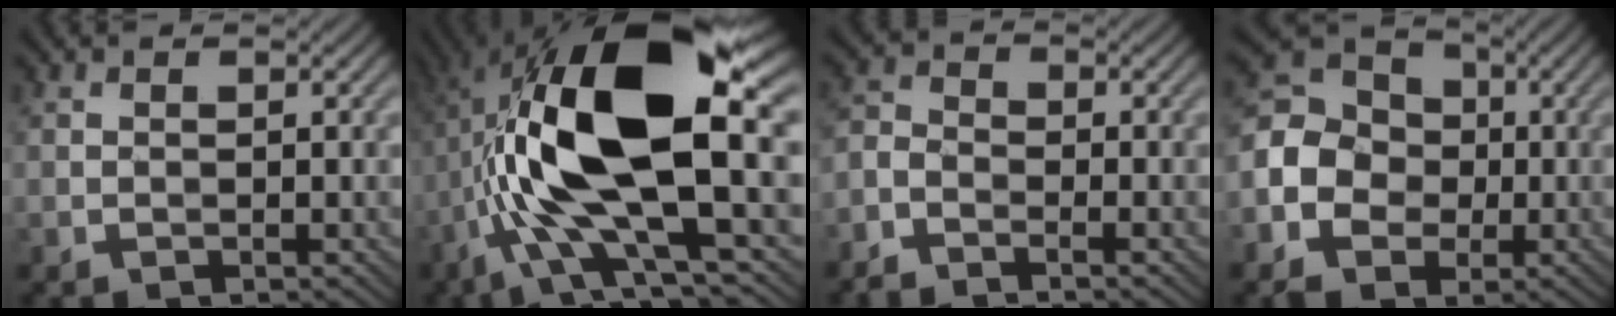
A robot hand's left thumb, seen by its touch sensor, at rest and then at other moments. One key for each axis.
{"total": 18.8, "fx": 0.8, "fy": 7.4, "fz": 17.3, "tx": -0.350, "ty": 0.021, "tz": 0.003}
{"total": 2.9, "fx": -2.4, "fy": 1.2, "fz": 1.1, "tx": -0.038, "ty": -0.001, "tz": -0.065}
{"total": 10.1, "fx": -2.3, "fy": 8.6, "fz": 4.8, "tx": -0.142, "ty": -0.011, "tz": -0.064}